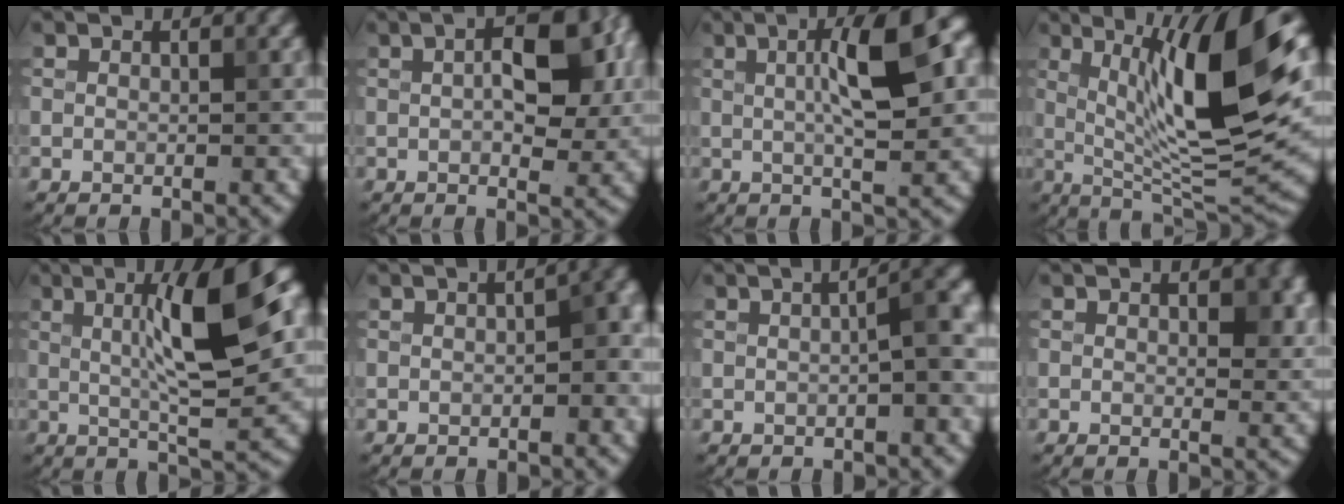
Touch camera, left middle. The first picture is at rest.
{"total": 6.7, "force": [1.5, 3.2, 5.7], "torque": [-0.082, 0.009, 0.025]}
{"total": 7.3, "force": [1.6, 1.5, 7.0], "torque": [-0.106, 0.016, 0.026]}
{"total": 12.2, "force": [3.1, 2.2, 11.6], "torque": [-0.175, 0.003, 0.060]}
{"total": 9.5, "force": [2.1, 1.8, 9.1], "torque": [-0.133, 0.013, 0.036]}
{"total": 5.6, "force": [0.2, 3.1, 4.6], "torque": [-0.029, 0.016, 0.007]}
{"total": 4.4, "force": [0.5, 1.4, 4.1], "torque": [-0.052, 0.019, 0.010]}
{"total": 2.9, "force": [1.0, 1.7, 2.1], "torque": [-0.027, -0.004, 0.016]}